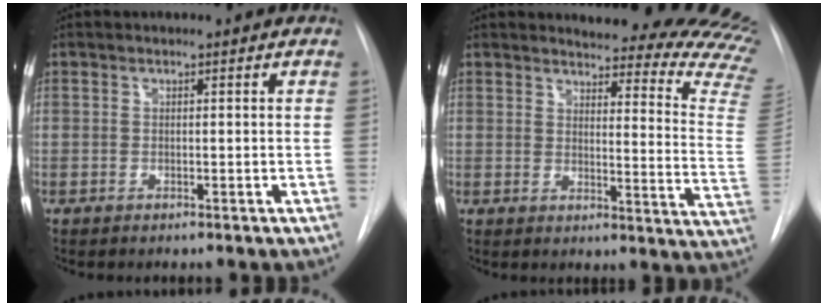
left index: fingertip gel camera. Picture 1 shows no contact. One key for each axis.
{"total": 21.7, "fx": 20.4, "fy": 2.0, "fz": 7.2, "tx": -0.077, "ty": -0.157, "tz": 0.201}